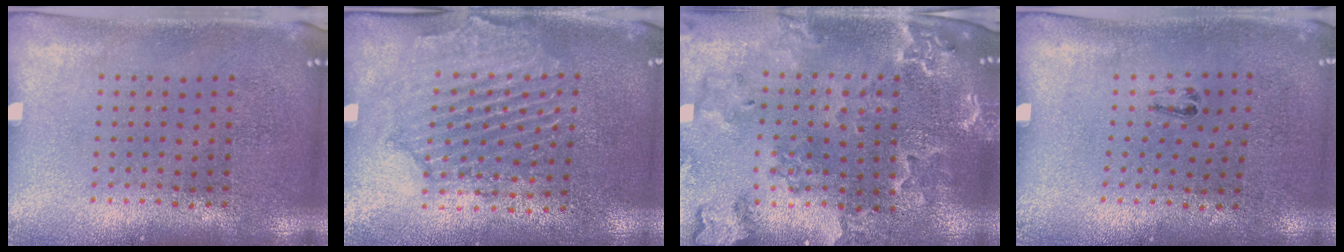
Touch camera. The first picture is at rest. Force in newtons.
{"total": 1.9, "press": 1.9, "slide": 0.4}
{"total": 1.9, "press": 1.9, "slide": 0.3}
{"total": 0.6, "press": 0.2, "slide": 0.5}